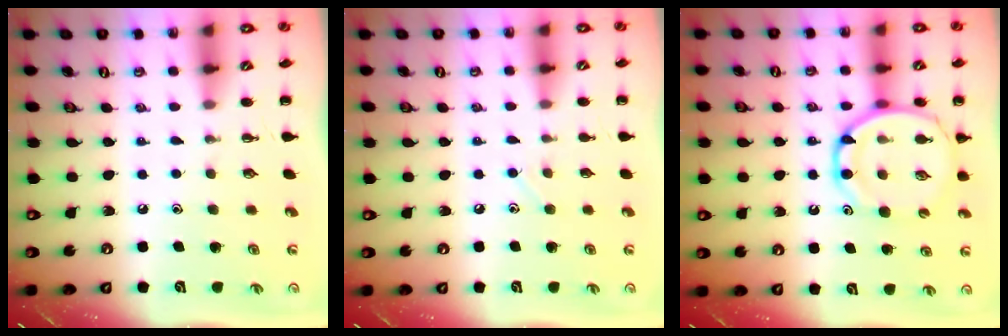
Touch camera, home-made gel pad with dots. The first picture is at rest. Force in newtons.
{"total": 4.0, "press": 3.8, "slide": 1.3}
{"total": 13.7, "press": 13.3, "slide": 3.2}